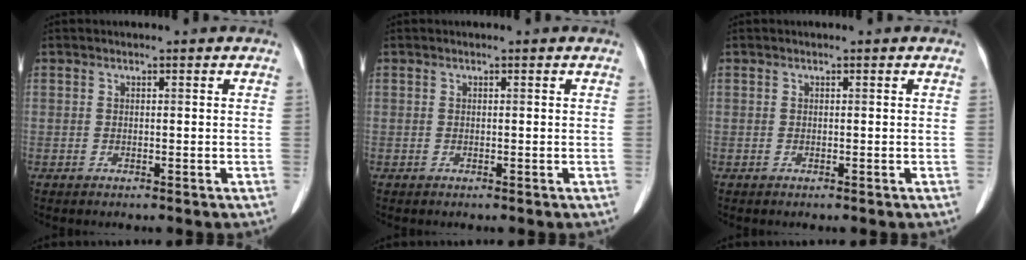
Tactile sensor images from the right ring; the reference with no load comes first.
{"total": 0.0}
{"total": 0.0}